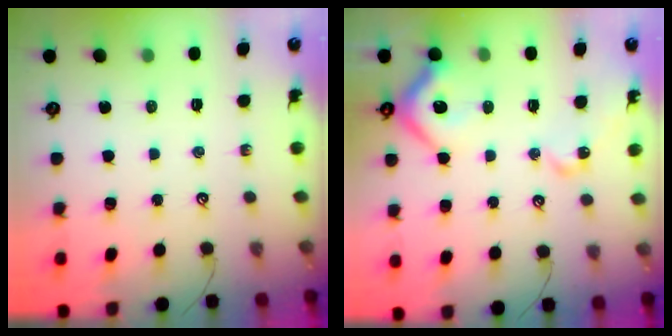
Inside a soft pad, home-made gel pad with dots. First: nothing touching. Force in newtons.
{"total": 11.9, "press": 11.8, "slide": 1.5}